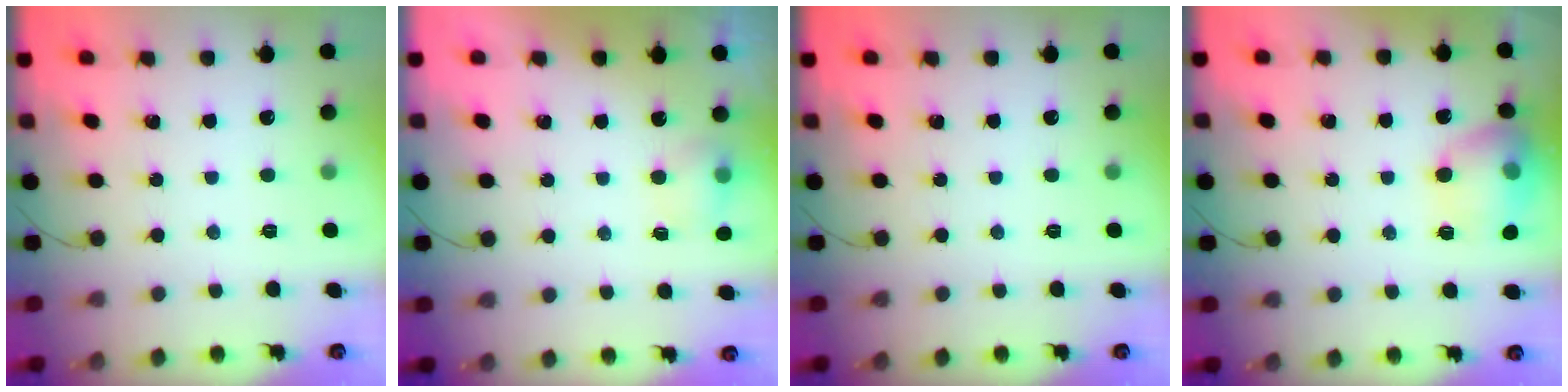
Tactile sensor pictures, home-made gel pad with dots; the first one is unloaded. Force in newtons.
{"total": 7.8, "press": 4.2, "slide": 6.5}
{"total": 0.0}
{"total": 14.2, "press": 14.1, "slide": 1.3}